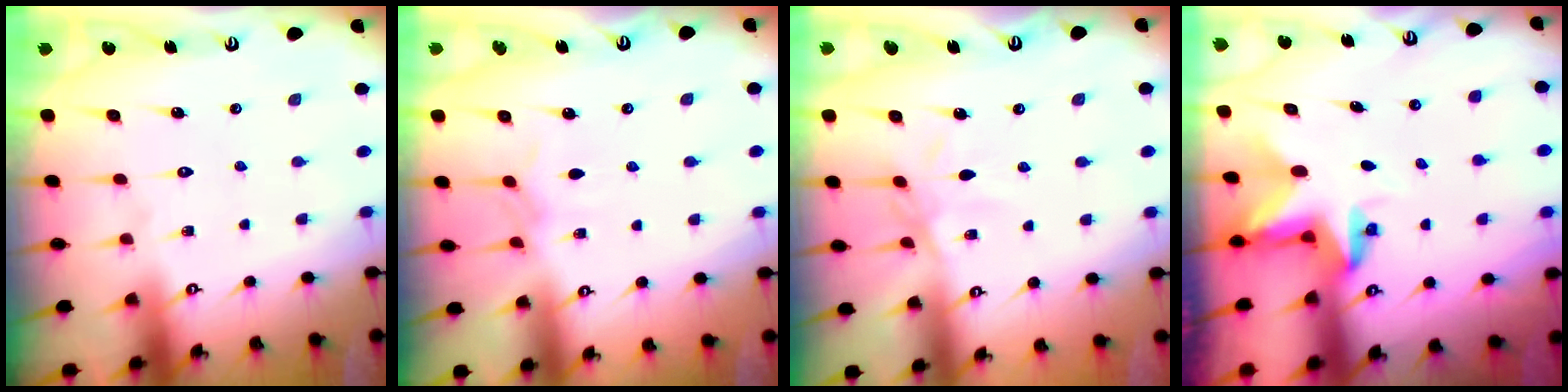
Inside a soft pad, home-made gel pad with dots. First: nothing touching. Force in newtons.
{"total": 3.1, "press": 3.1, "slide": 0.5}
{"total": 3.9, "press": 3.9, "slide": 0.4}
{"total": 3.0, "press": 3.0, "slide": 0.2}